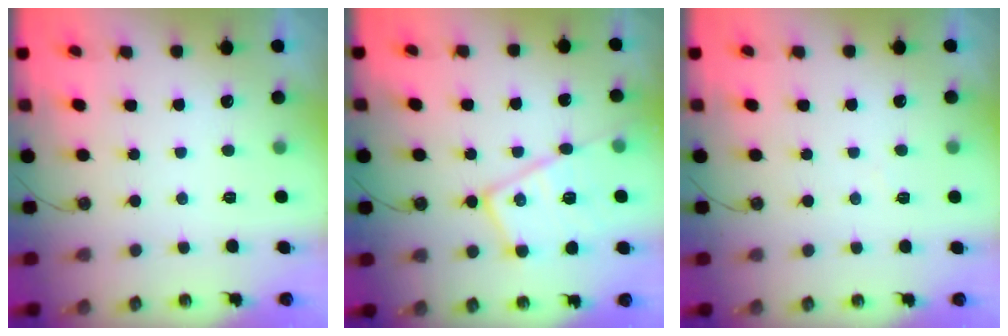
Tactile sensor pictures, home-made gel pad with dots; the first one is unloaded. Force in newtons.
{"total": 17.3, "press": 17.2, "slide": 1.4}
{"total": 3.8, "press": 3.7, "slide": 0.6}